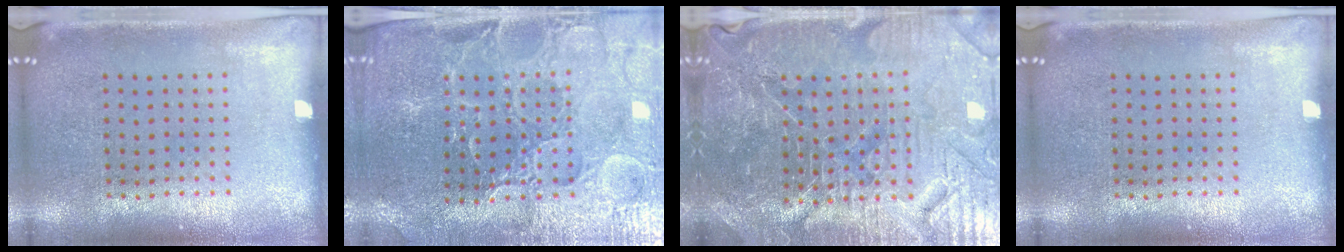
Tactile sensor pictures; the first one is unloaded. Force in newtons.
{"total": 3.3, "press": 3.3, "slide": 0.5}
{"total": 5.5, "press": 5.2, "slide": 1.9}
{"total": 0.0}